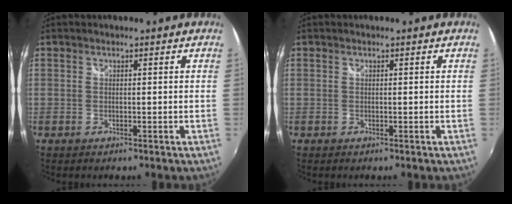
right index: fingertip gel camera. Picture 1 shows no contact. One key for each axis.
{"total": 0.0}